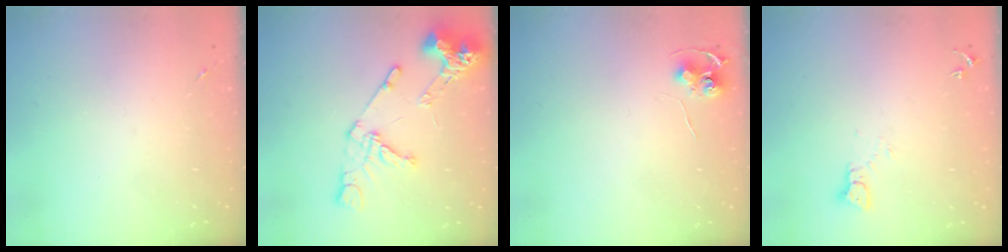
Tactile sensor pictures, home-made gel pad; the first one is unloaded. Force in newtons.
{"total": 15.7, "press": 15.5, "slide": 1.9}
{"total": 6.9, "press": 6.9, "slide": 0.5}
{"total": 3.2, "press": 3.2, "slide": 0.4}